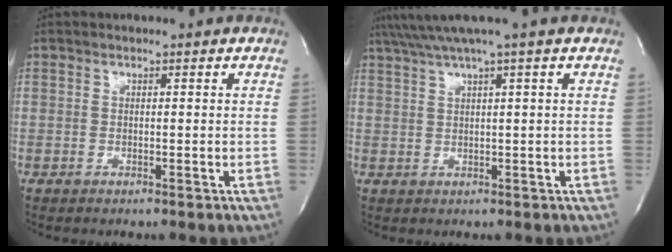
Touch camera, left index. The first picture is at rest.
{"total": 5.6, "force": [4.1, -1.8, 3.3], "torque": [-0.058, 0.025, 0.074]}